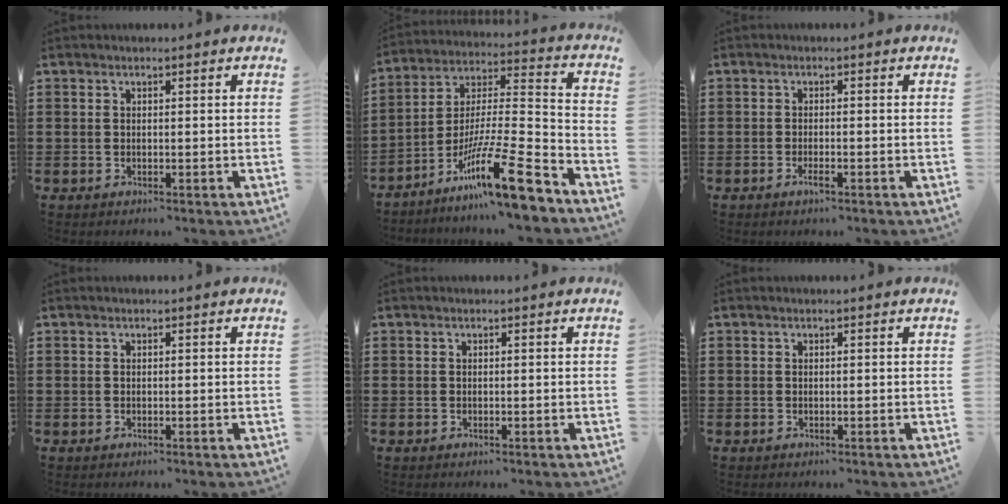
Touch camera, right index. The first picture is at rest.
{"total": 17.4, "force": [-11.5, 2.2, 12.9], "torque": [-0.227, 0.026, -0.202]}
{"total": 1.6, "force": [-0.9, 0.2, 1.3], "torque": [-0.030, -0.006, -0.019]}
{"total": 0.0}
{"total": 0.0}
{"total": 0.0}